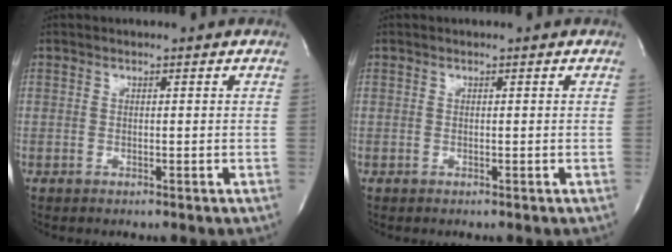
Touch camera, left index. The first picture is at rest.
{"total": 0.0}